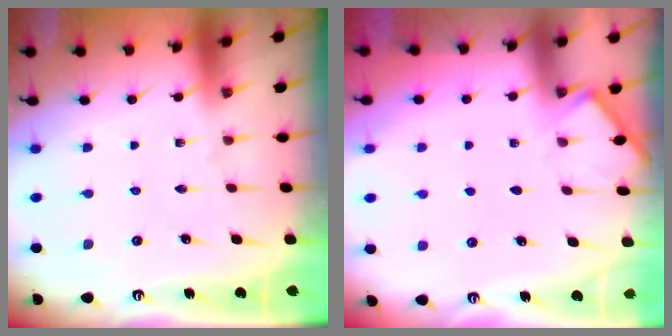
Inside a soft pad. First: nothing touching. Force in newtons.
{"total": 3.8, "press": 3.7, "slide": 0.5}